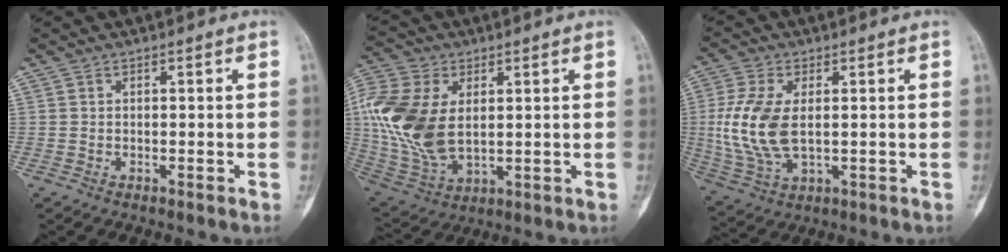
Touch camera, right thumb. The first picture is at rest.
{"total": 17.7, "force": [2.8, 11.2, 13.4], "torque": [-0.291, -0.011, 0.062]}
{"total": 12.2, "force": [0.8, 6.6, 10.2], "torque": [-0.231, -0.005, 0.022]}